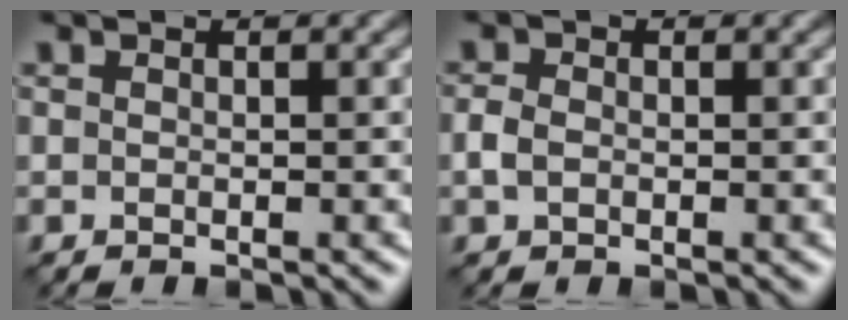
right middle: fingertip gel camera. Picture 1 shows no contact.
{"total": 1.6, "force": [-0.3, 1.2, 1.0], "torque": [-0.020, 0.001, -0.009]}